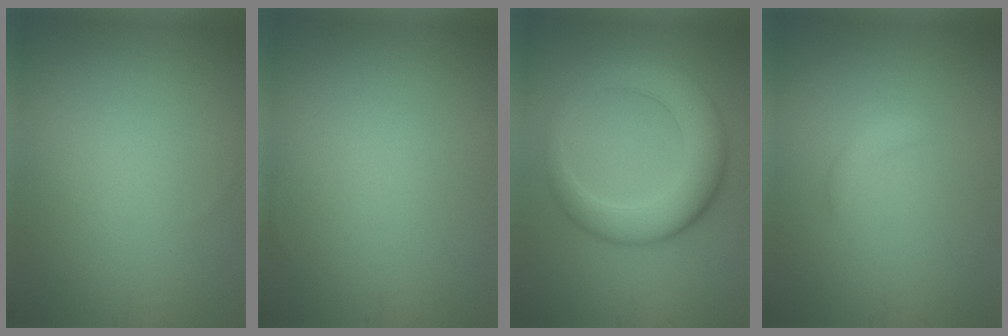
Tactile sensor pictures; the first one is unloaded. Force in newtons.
{"total": 0.0}
{"total": 7.1, "press": 7.1, "slide": 0.1}
{"total": 1.0, "press": 1.0, "slide": 0.0}